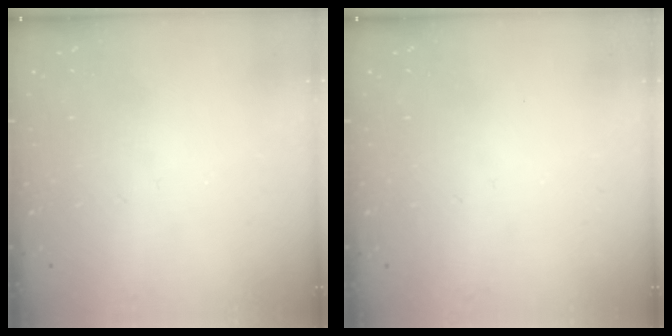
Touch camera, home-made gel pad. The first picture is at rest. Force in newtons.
{"total": 0.0}